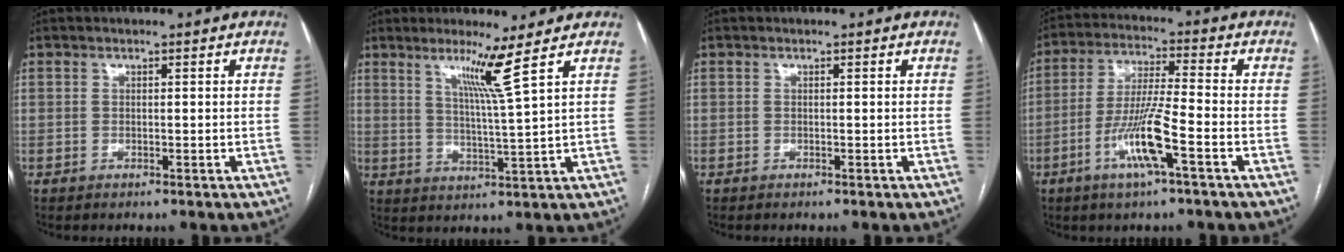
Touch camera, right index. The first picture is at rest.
{"total": 6.2, "force": [3.5, -2.4, 4.5], "torque": [-0.081, -0.020, 0.069]}
{"total": 0.0}
{"total": 9.9, "force": [-4.1, 0.1, 9.0], "torque": [-0.178, -0.004, -0.081]}